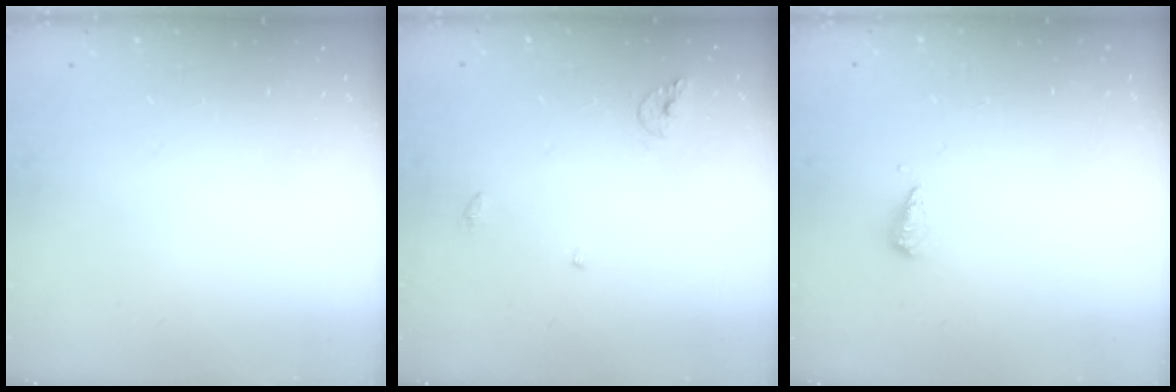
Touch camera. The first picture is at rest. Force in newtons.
{"total": 6.1, "press": 6.1, "slide": 0.6}
{"total": 3.0, "press": 3.0, "slide": 0.2}